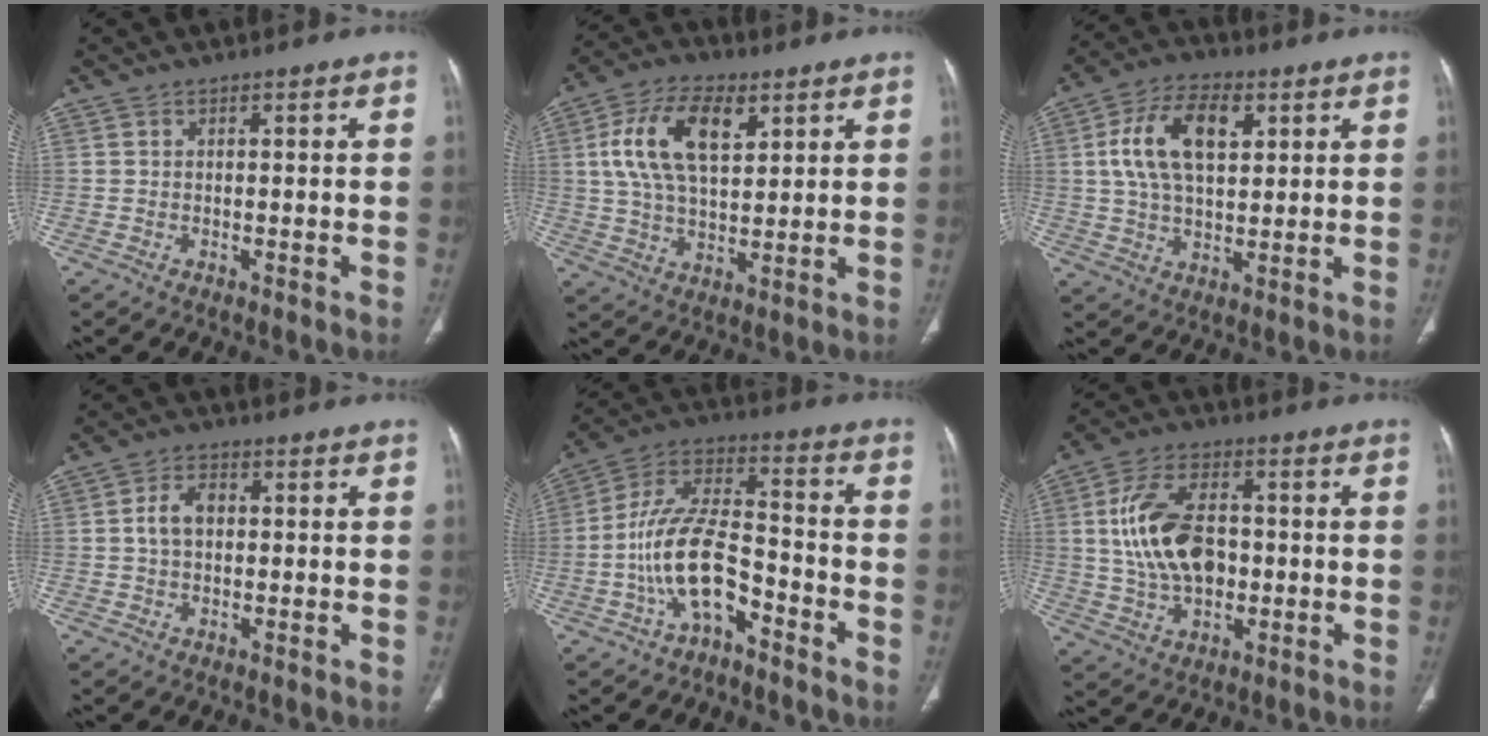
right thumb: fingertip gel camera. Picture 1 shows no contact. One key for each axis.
{"total": 14.3, "fx": 4.9, "fy": 7.7, "fz": 11.0, "tx": -0.198, "ty": -0.004, "tz": 0.092}
{"total": 13.2, "fx": 3.7, "fy": 7.5, "fz": 10.2, "tx": -0.177, "ty": 0.004, "tz": 0.066}
{"total": 4.6, "fx": 0.4, "fy": 3.2, "fz": 3.3, "tx": -0.061, "ty": 0.014, "tz": 0.004}
{"total": 13.7, "fx": -5.9, "fy": 6.6, "fz": 10.4, "tx": -0.196, "ty": 0.068, "tz": -0.109}
{"total": 14.6, "fx": 0.3, "fy": 9.2, "fz": 11.3, "tx": -0.195, "ty": 0.015, "tz": 0.010}